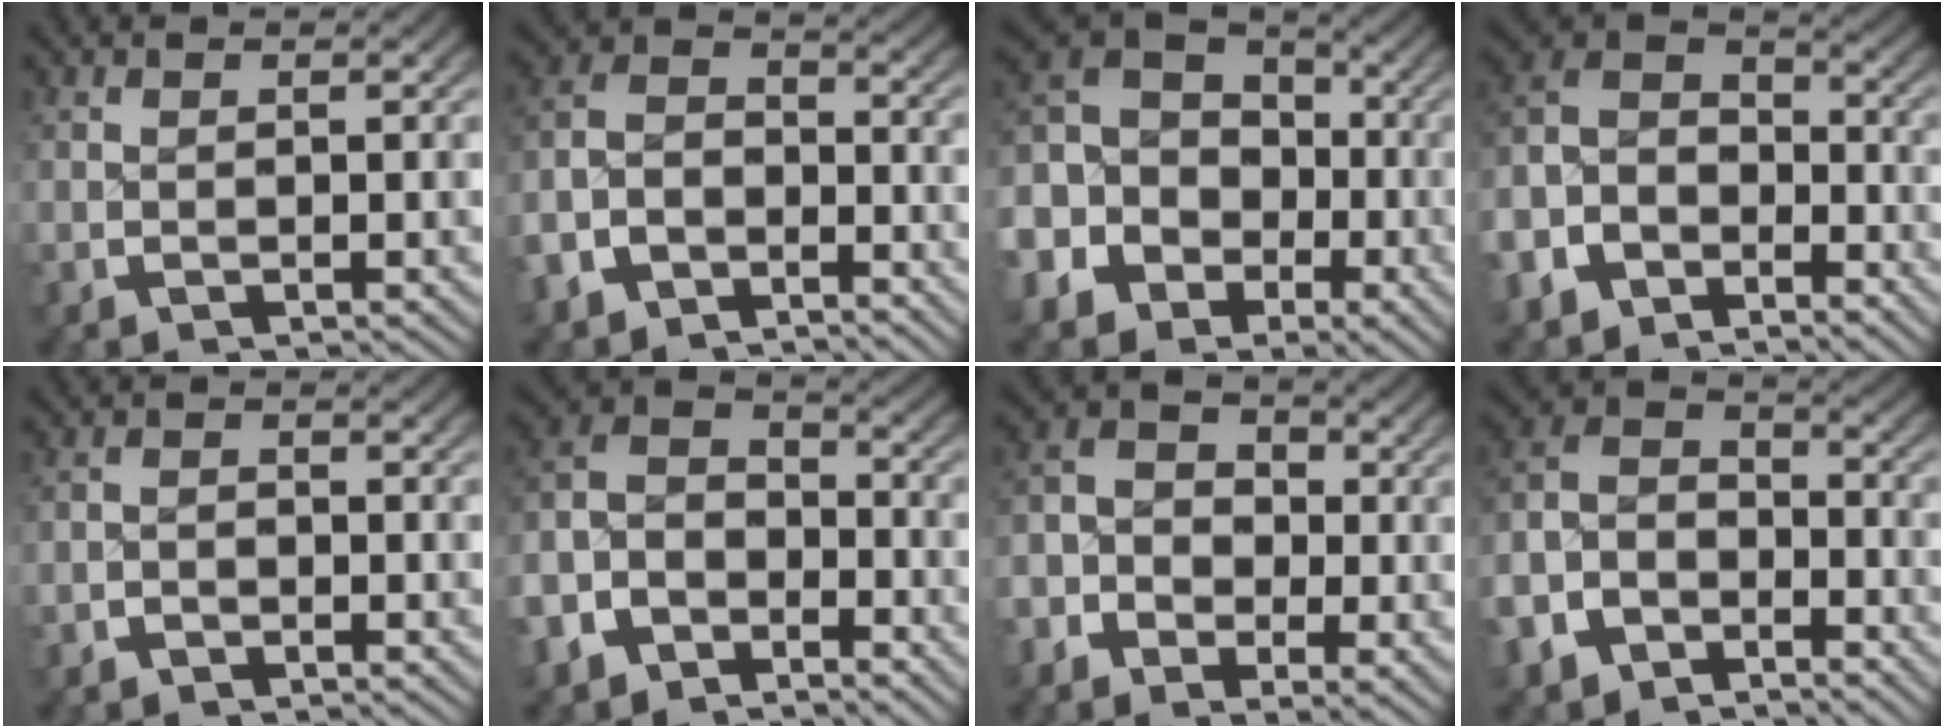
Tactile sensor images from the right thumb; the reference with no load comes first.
{"total": 7.8, "force": [-3.4, 5.8, 4.0], "torque": [-0.089, -0.014, -0.065]}
{"total": 13.1, "force": [1.4, 10.7, 7.4], "torque": [-0.167, -0.008, 0.018]}
{"total": 10.4, "force": [0.2, 8.3, 6.2], "torque": [-0.139, -0.007, -0.013]}
{"total": 1.5, "force": [-1.3, 0.7, 0.2], "torque": [0.003, 0.001, -0.029]}
{"total": 9.6, "force": [-1.1, 7.8, 5.4], "torque": [-0.123, -0.012, -0.033]}
{"total": 7.2, "force": [-1.0, 5.7, 4.3], "torque": [-0.074, -0.004, -0.031]}
{"total": 9.3, "force": [-2.2, 7.4, 5.1], "torque": [-0.115, -0.015, -0.049]}